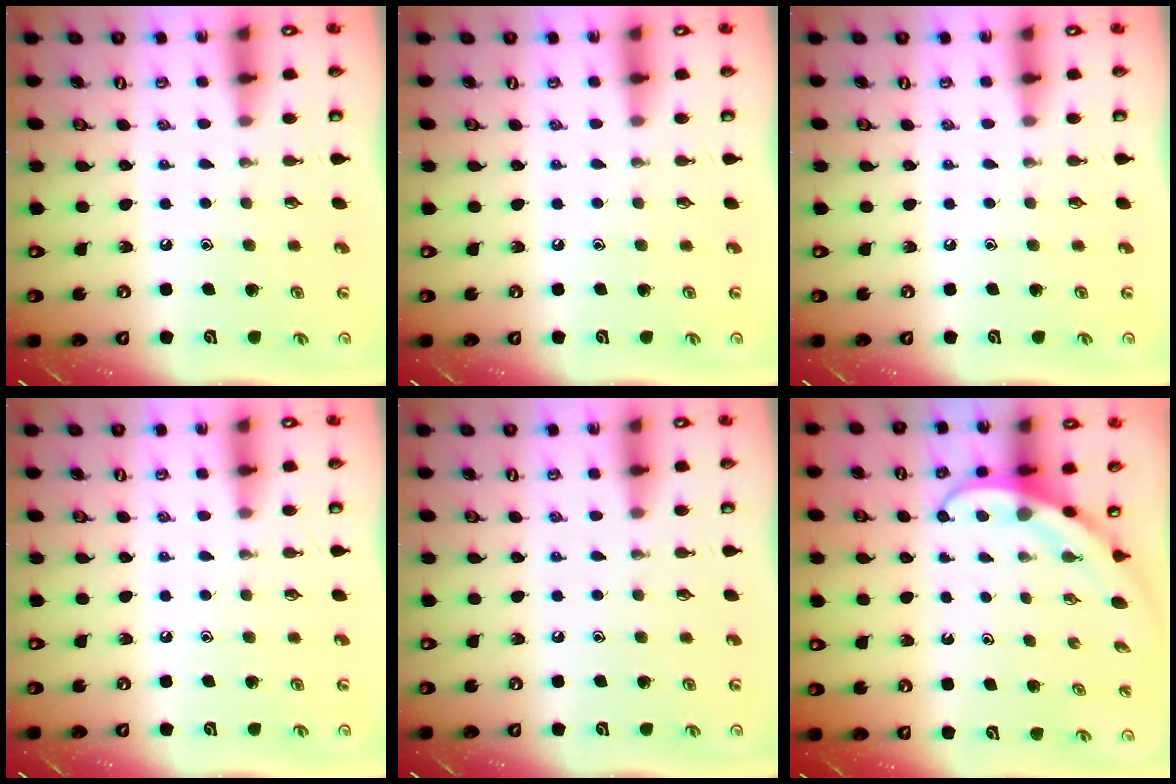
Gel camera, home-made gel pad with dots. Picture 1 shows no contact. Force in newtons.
{"total": 0.0}
{"total": 0.0}
{"total": 0.0}
{"total": 0.0}
{"total": 3.9, "press": 3.9, "slide": 0.2}